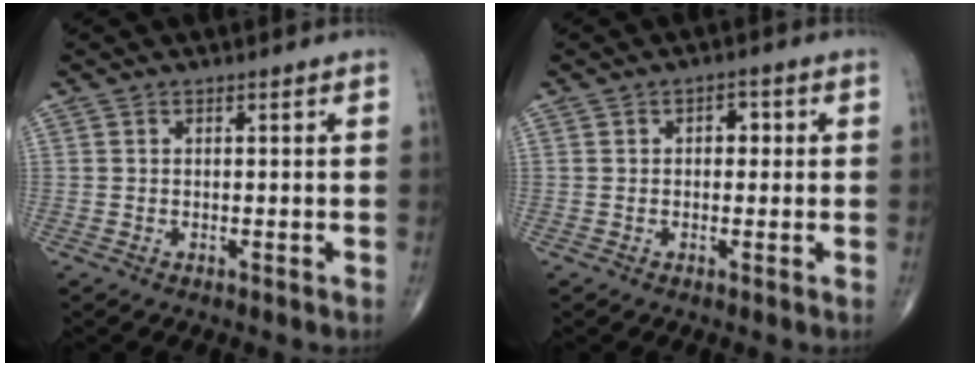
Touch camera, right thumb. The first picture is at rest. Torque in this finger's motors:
{"motor_torque": [0.86, 2.71, 0.16, -0.04, 0.00]}